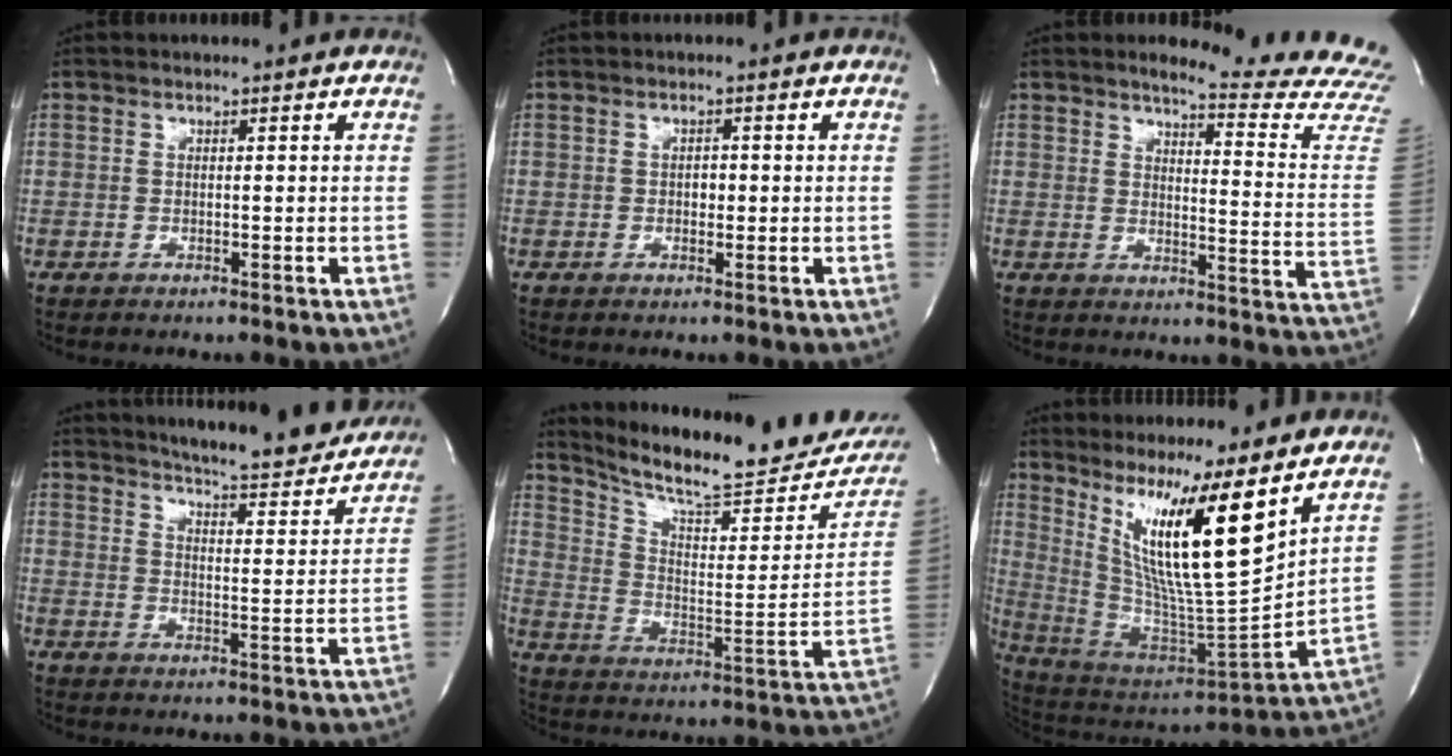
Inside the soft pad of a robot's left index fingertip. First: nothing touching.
{"total": 1.2, "force": [-0.3, 0.7, 0.9], "torque": [-0.012, -0.002, -0.006]}
{"total": 18.0, "force": [17.4, -0.7, 4.6], "torque": [-0.058, -0.151, 0.182]}
{"total": 19.3, "force": [17.9, 1.8, 7.0], "torque": [-0.102, -0.055, 0.223]}
{"total": 21.4, "force": [19.5, 2.7, 8.3], "torque": [-0.137, -0.063, 0.273]}
{"total": 17.5, "force": [10.0, -0.1, 14.3], "torque": [-0.263, -0.023, 0.178]}